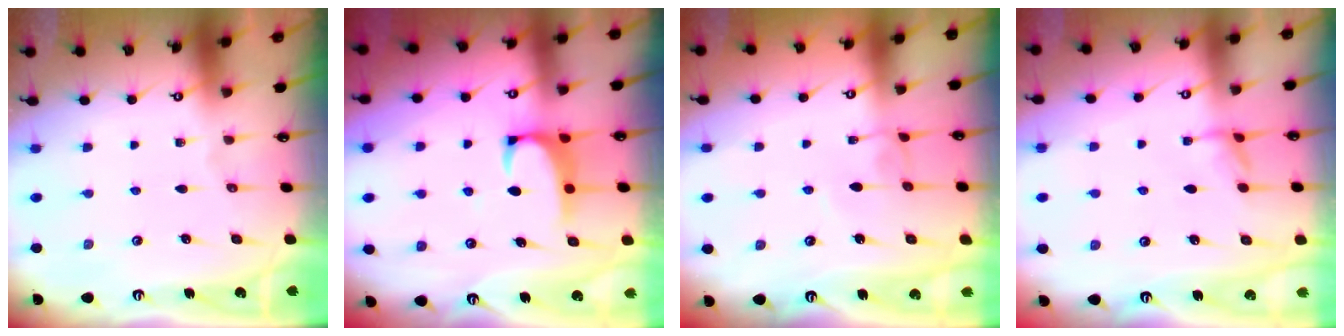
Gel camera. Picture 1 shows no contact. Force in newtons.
{"total": 1.9, "press": 1.7, "slide": 0.8}
{"total": 1.1, "press": 1.0, "slide": 0.3}
{"total": 1.9, "press": 1.9, "slide": 0.5}